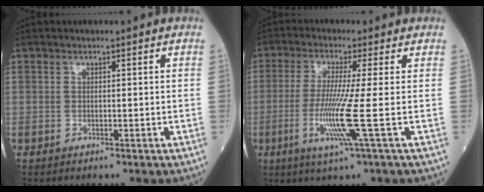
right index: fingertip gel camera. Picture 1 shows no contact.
{"total": 8.0, "force": [-1.8, -1.7, 7.6], "torque": [-0.162, -0.024, -0.038]}